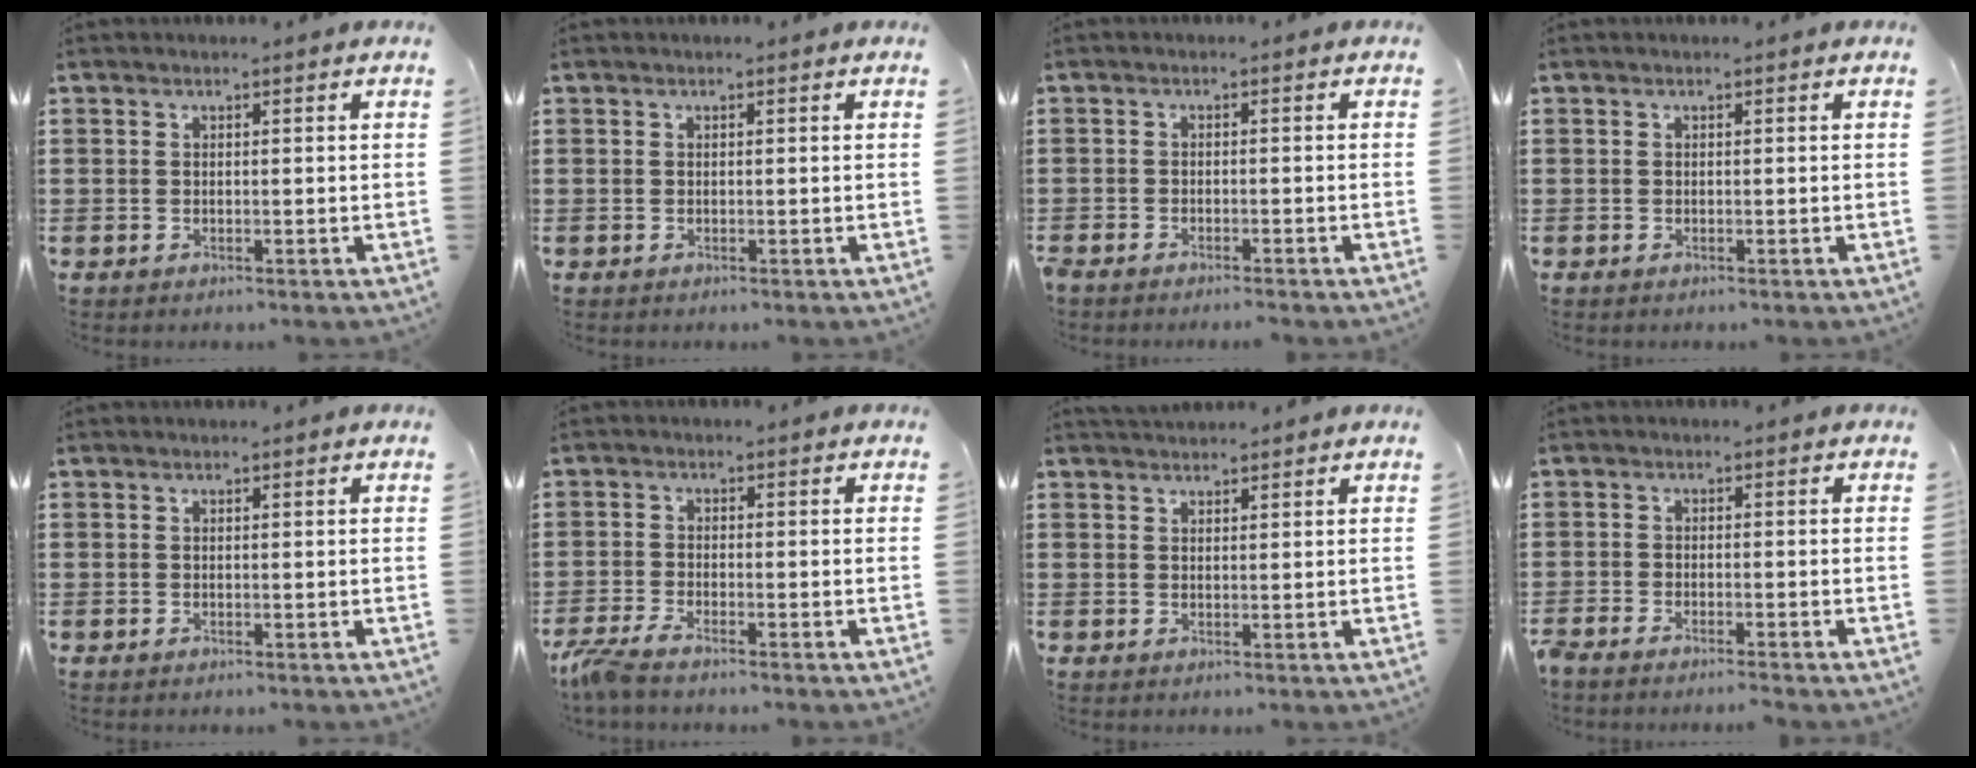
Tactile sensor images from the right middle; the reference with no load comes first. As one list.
[{"total": 0.0}, {"total": 1.4, "force": [-1.4, 0.0, 0.3], "torque": [-0.008, 0.002, -0.027]}, {"total": 0.0}, {"total": 0.0}, {"total": 3.1, "force": [-2.6, 0.1, 1.8], "torque": [-0.059, -0.011, -0.058]}, {"total": 1.6, "force": [1.5, 0.5, 0.1], "torque": [-0.006, 0.003, 0.029]}, {"total": 2.0, "force": [-1.9, -0.1, 0.6], "torque": [-0.018, -0.003, -0.041]}]